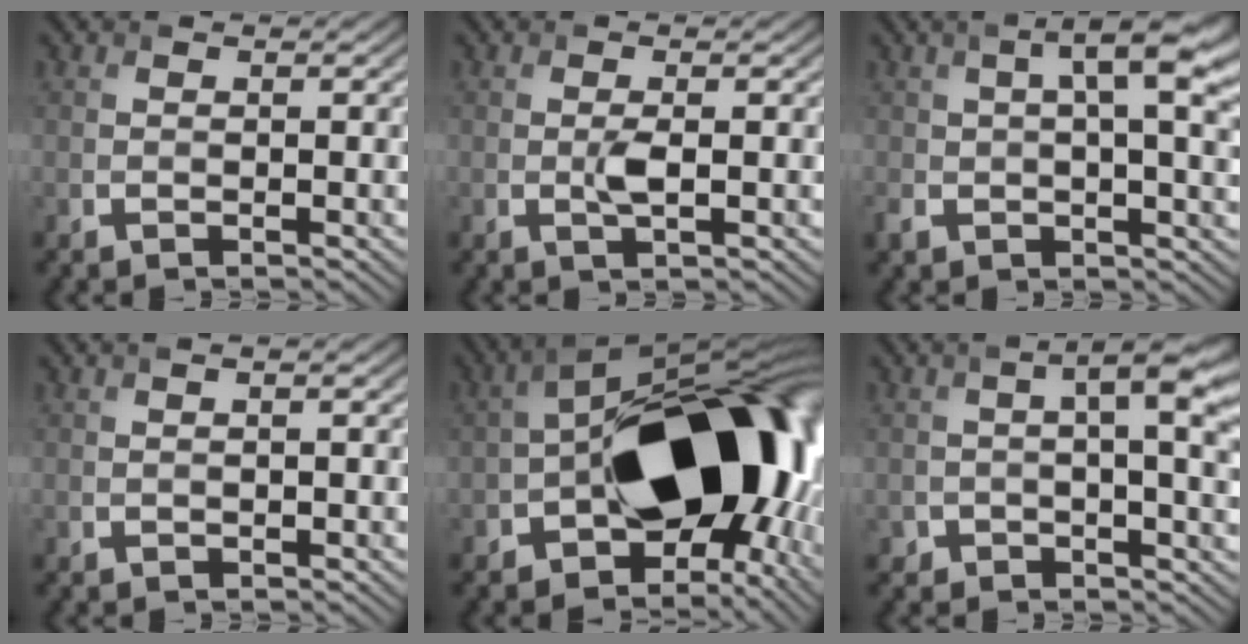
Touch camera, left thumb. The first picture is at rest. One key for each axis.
{"total": 1.6, "fx": 0.2, "fy": 0.3, "fz": 1.5, "tx": -0.036, "ty": 0.000, "tz": 0.006}
{"total": 7.3, "fx": 1.9, "fy": 3.3, "fz": 6.3, "tx": -0.118, "ty": -0.006, "tz": 0.034}
{"total": 1.0, "fx": 0.6, "fy": 0.2, "fz": 0.8, "tx": -0.015, "ty": 0.001, "tz": 0.008}
{"total": 18.7, "fx": -2.8, "fy": 11.0, "fz": 14.9, "tx": -0.201, "ty": -0.015, "tz": -0.041}
{"total": 5.9, "fx": 1.1, "fy": 2.5, "fz": 5.2, "tx": -0.079, "ty": -0.002, "tz": 0.019}